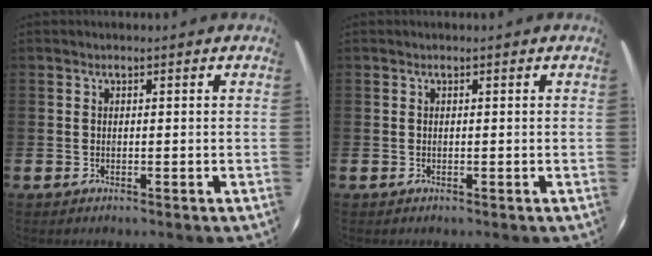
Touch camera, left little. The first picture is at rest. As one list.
[{"total": 0.0}]